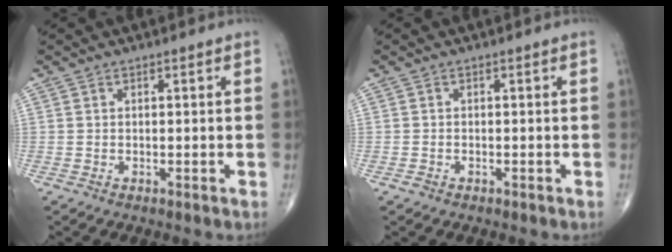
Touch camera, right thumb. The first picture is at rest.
{"total": 0.8, "force": [-0.5, 0.5, 0.3], "torque": [-0.007, 0.003, -0.009]}